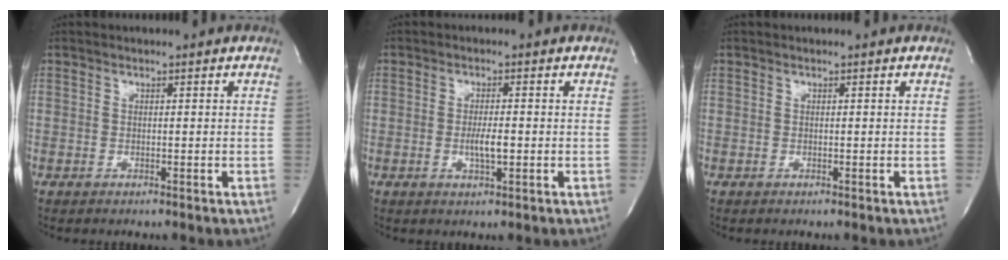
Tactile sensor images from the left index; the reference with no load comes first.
{"total": 3.0, "force": [-0.5, 0.6, 2.9], "torque": [-0.057, -0.003, -0.007]}
{"total": 0.0}